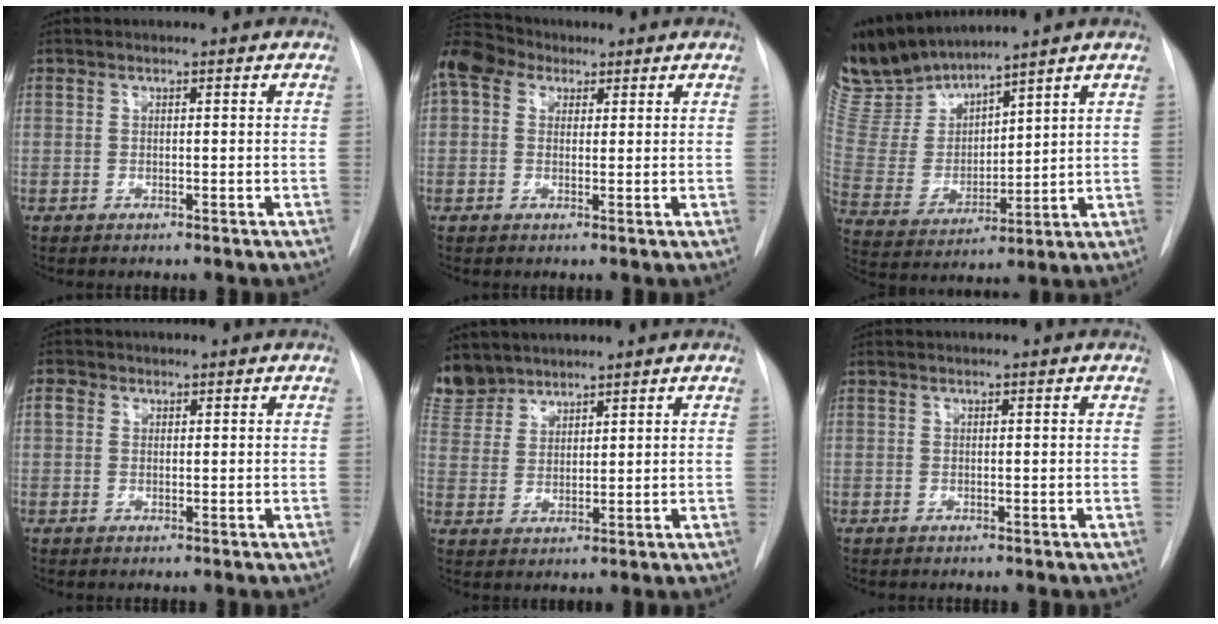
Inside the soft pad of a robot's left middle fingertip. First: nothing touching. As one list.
[{"total": 8.9, "force": [5.1, 5.9, 4.3], "torque": [-0.098, 0.049, 0.096]}, {"total": 12.5, "force": [11.9, 2.1, 3.0], "torque": [-0.079, -0.005, 0.258]}, {"total": 2.0, "force": [0.7, 1.7, 0.7], "torque": [-0.014, 0.010, 0.009]}, {"total": 7.6, "force": [6.8, 3.4, 0.6], "torque": [-0.011, 0.005, 0.143]}, {"total": 0.0}]